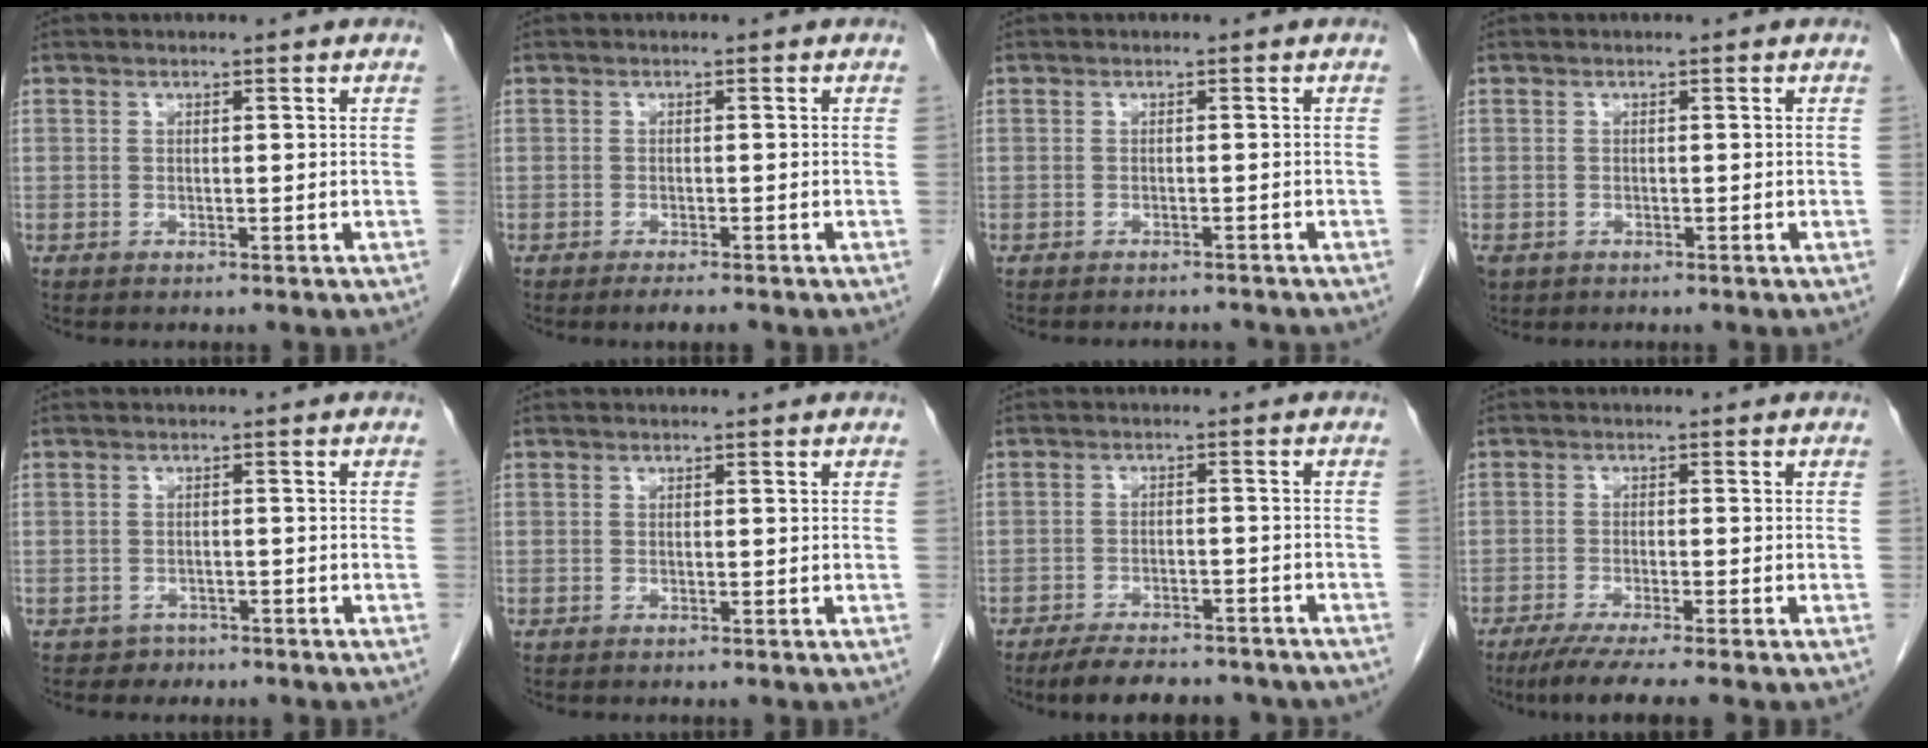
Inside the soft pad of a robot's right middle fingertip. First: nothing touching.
{"total": 2.0, "force": [-1.6, 0.2, 1.1], "torque": [-0.019, -0.005, -0.022]}
{"total": 3.9, "force": [-3.8, 0.9, 0.6], "torque": [-0.004, -0.005, -0.046]}
{"total": 2.7, "force": [-1.5, 2.0, 0.9], "torque": [-0.022, -0.003, -0.023]}
{"total": 1.7, "force": [-1.2, 1.2, -0.3], "torque": [-0.002, 0.008, -0.016]}
{"total": 0.0}
{"total": 12.2, "force": [-10.6, 3.5, 4.9], "torque": [-0.072, 0.003, -0.137]}
{"total": 6.8, "force": [-5.2, -0.4, 4.4], "torque": [-0.064, -0.016, -0.082]}